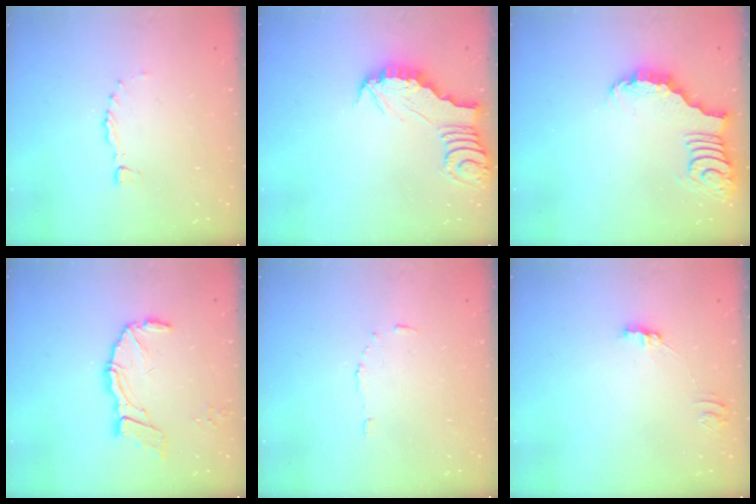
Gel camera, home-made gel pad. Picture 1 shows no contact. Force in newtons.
{"total": 2.8, "press": 2.8, "slide": 0.1}
{"total": 2.8, "press": 2.7, "slide": 0.5}
{"total": 11.7, "press": 11.7, "slide": 0.8}
{"total": 3.9, "press": 3.8, "slide": 0.3}
{"total": 3.4, "press": 3.4, "slide": 0.3}